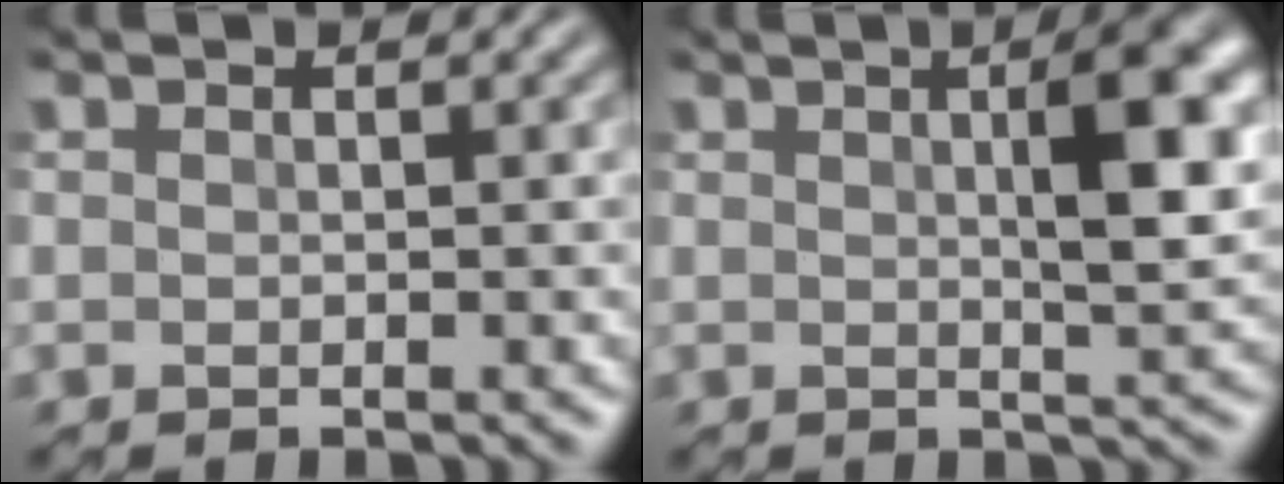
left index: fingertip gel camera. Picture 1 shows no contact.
{"total": 5.3, "force": [1.2, 1.2, 5.0], "torque": [-0.080, 0.010, 0.022]}